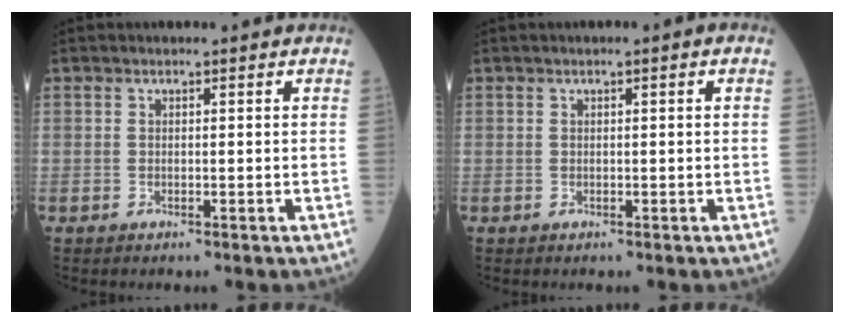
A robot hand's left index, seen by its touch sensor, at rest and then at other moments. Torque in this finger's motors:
{"motor_torque": [-0.07, -0.45, -0.65, 0.00]}